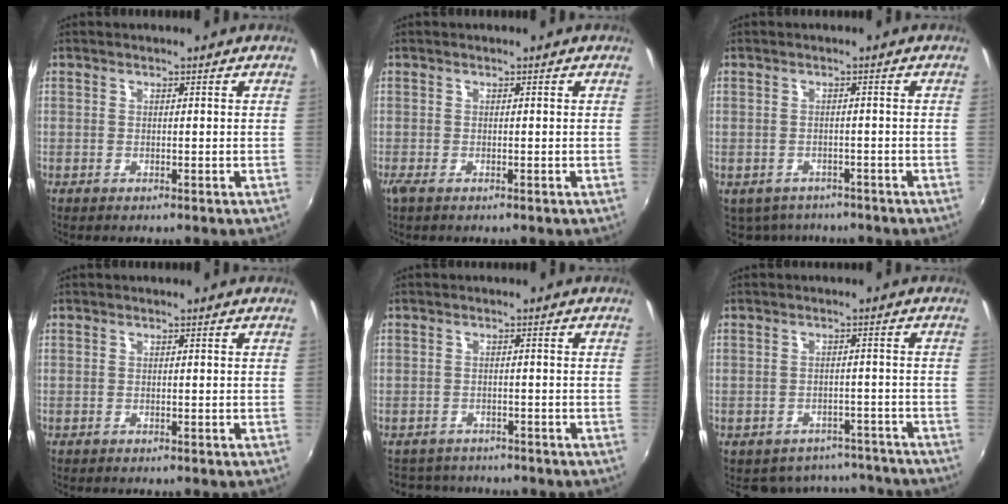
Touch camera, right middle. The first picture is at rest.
{"total": 0.9, "force": [-0.5, 0.1, 0.8], "torque": [-0.017, -0.004, -0.012]}
{"total": 6.5, "force": [-5.0, 3.7, 1.9], "torque": [-0.051, -0.021, -0.069]}
{"total": 0.0}
{"total": 5.3, "force": [-4.7, 2.4, 0.5], "torque": [-0.022, 0.002, -0.076]}
{"total": 10.1, "force": [-8.7, 4.9, 1.8], "torque": [-0.041, 0.015, -0.098]}